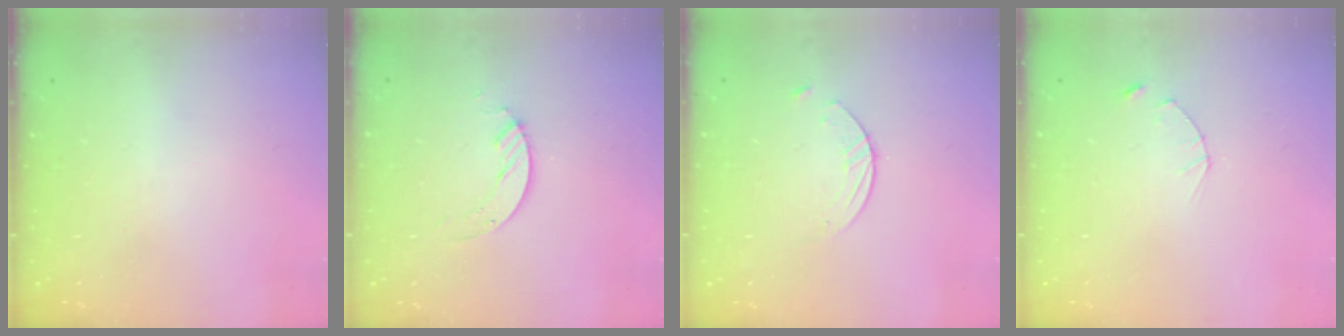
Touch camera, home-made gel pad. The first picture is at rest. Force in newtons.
{"total": 3.5, "press": 3.5, "slide": 0.4}
{"total": 3.6, "press": 3.6, "slide": 0.4}
{"total": 2.5, "press": 2.4, "slide": 0.3}